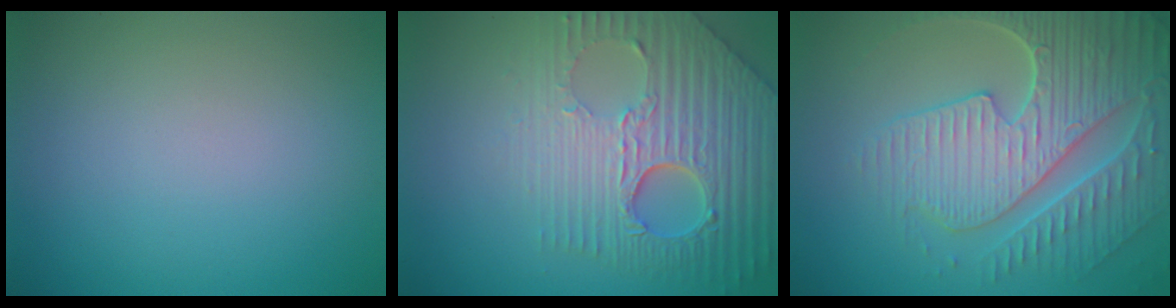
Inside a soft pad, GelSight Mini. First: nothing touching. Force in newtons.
{"total": 8.3, "press": 6.2, "slide": 5.6}
{"total": 8.2, "press": 6.1, "slide": 5.4}